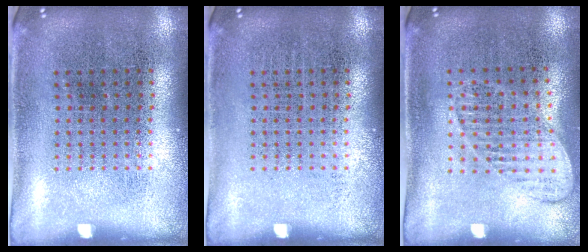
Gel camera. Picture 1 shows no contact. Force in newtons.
{"total": 0.0}
{"total": 1.1, "press": 1.1, "slide": 0.2}